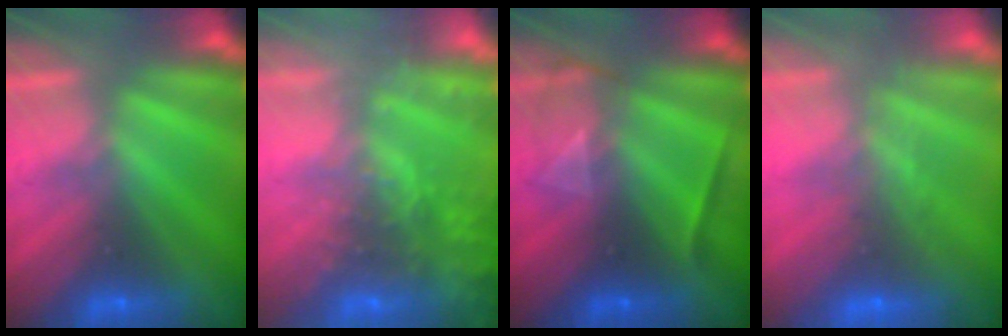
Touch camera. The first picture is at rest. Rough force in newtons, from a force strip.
{"total": 9.4}
{"total": 2.2}
{"total": 8.1}